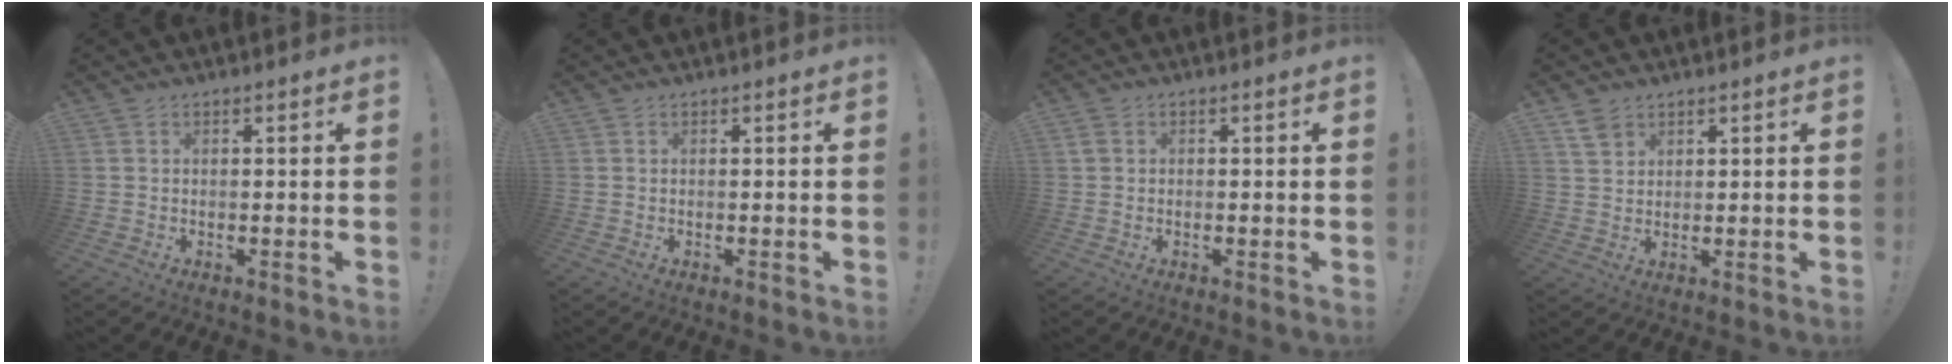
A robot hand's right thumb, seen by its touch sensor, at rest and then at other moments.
{"total": 0.0}
{"total": 1.3, "force": [0.5, 1.2, 0.4], "torque": [-0.008, 0.006, 0.009]}
{"total": 3.8, "force": [2.8, 2.2, 1.3], "torque": [-0.011, -0.019, 0.052]}